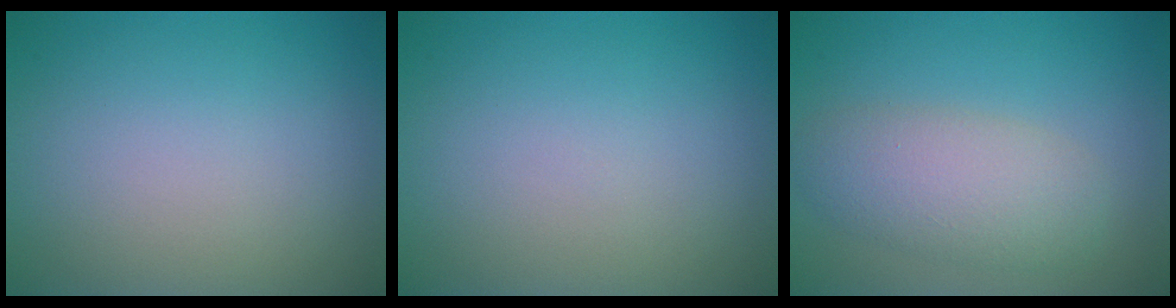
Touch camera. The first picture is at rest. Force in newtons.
{"total": 0.0}
{"total": 4.6, "press": 4.6, "slide": 0.3}